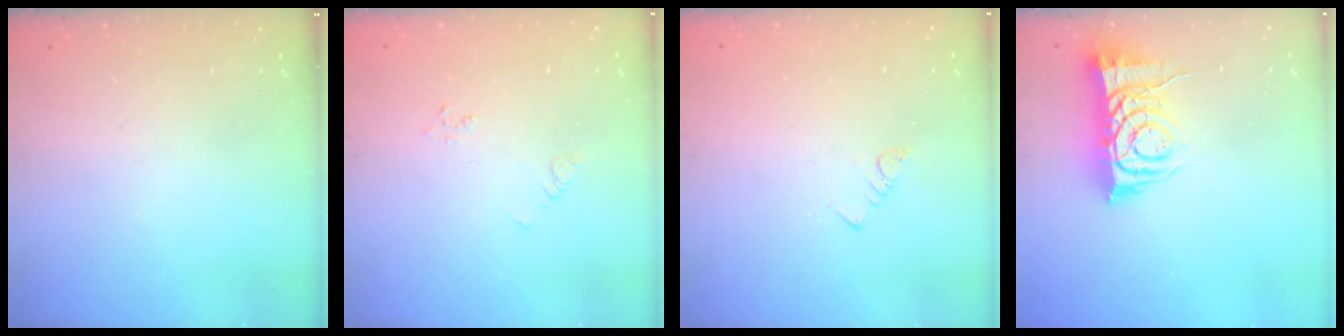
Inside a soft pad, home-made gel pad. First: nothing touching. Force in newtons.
{"total": 3.5, "press": 3.4, "slide": 0.5}
{"total": 2.8, "press": 2.7, "slide": 0.3}
{"total": 8.5, "press": 8.5, "slide": 0.9}